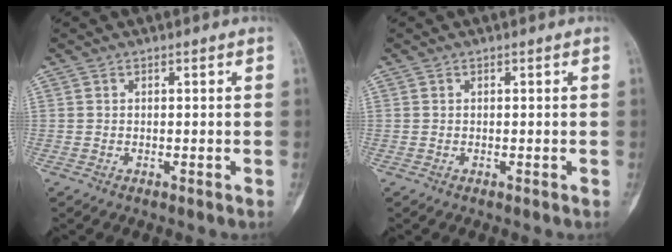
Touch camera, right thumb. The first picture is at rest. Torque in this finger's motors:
{"motor_torque": [0.08, 0.05, -0.01, -0.01, 0.00]}